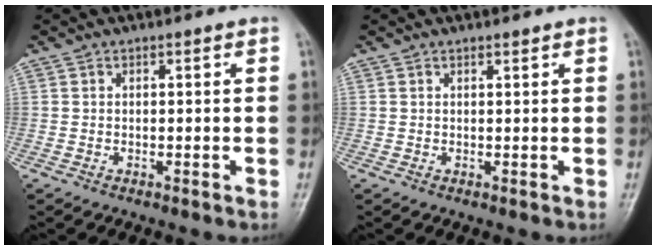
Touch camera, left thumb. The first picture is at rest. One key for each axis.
{"total": 0.6, "fx": 0.5, "fy": 0.1, "fz": 0.3, "tx": -0.005, "ty": -0.004, "tz": 0.008}